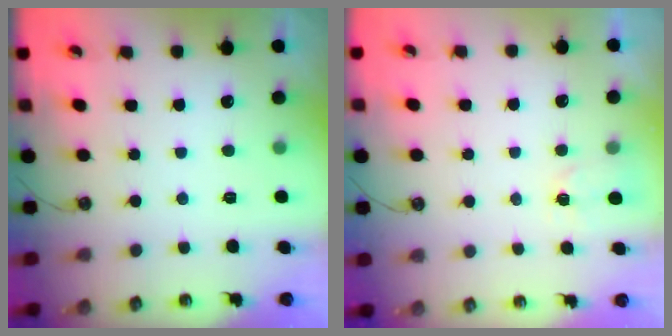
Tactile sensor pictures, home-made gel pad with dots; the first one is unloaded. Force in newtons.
{"total": 2.5, "press": 2.5, "slide": 0.4}